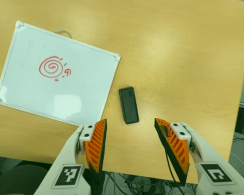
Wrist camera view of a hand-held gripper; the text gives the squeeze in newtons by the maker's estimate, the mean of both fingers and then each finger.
{"total": 0.0}